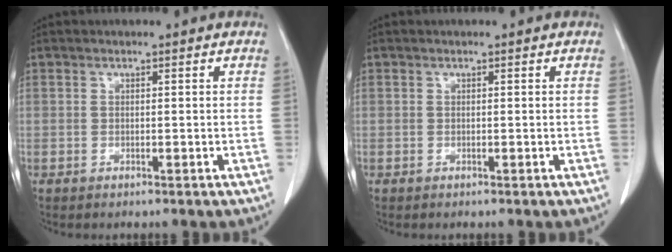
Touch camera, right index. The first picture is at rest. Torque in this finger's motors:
{"motor_torque": [0.00, 0.00, 0.00, 0.00]}